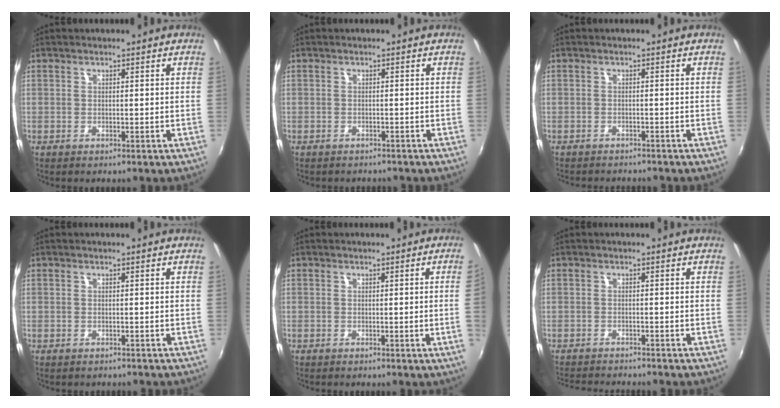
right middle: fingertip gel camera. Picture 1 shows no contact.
{"total": 2.1, "force": [-1.9, 0.7, 0.5], "torque": [-0.013, -0.012, -0.025]}
{"total": 3.7, "force": [-3.5, 0.8, 1.0], "torque": [-0.029, -0.013, -0.052]}
{"total": 0.8, "force": [-0.7, 0.4, 0.2], "torque": [-0.007, -0.003, -0.009]}
{"total": 2.3, "force": [-0.1, -1.4, 1.8], "torque": [-0.022, -0.013, 0.004]}
{"total": 5.5, "force": [-5.2, 0.5, 1.5], "torque": [-0.044, -0.015, -0.086]}